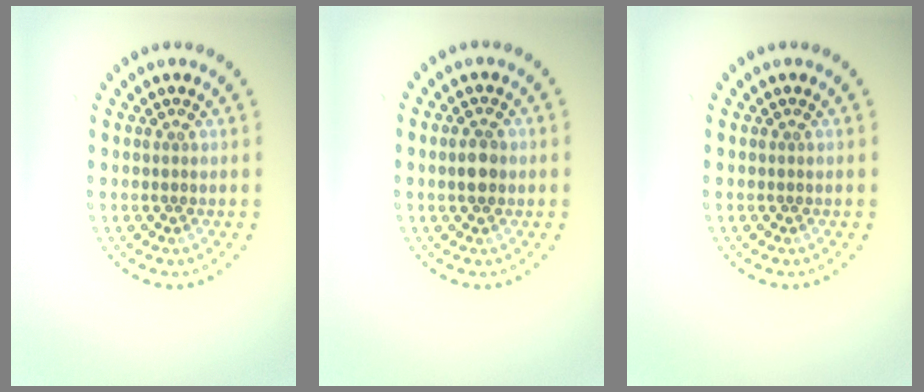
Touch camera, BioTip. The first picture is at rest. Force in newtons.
{"total": 2.4, "press": 2.4, "slide": 0.0}
{"total": 0.0}